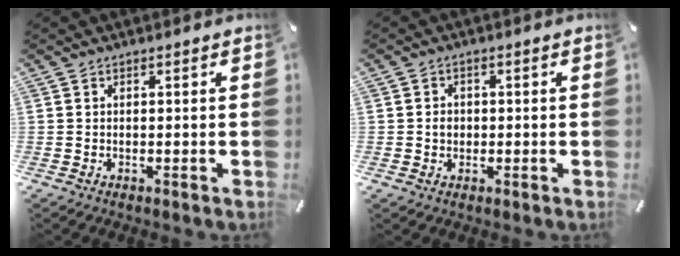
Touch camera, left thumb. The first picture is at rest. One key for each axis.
{"total": 2.7, "fx": -0.2, "fy": 2.3, "fz": 1.3, "tx": -0.026, "ty": 0.006, "tz": -0.007}